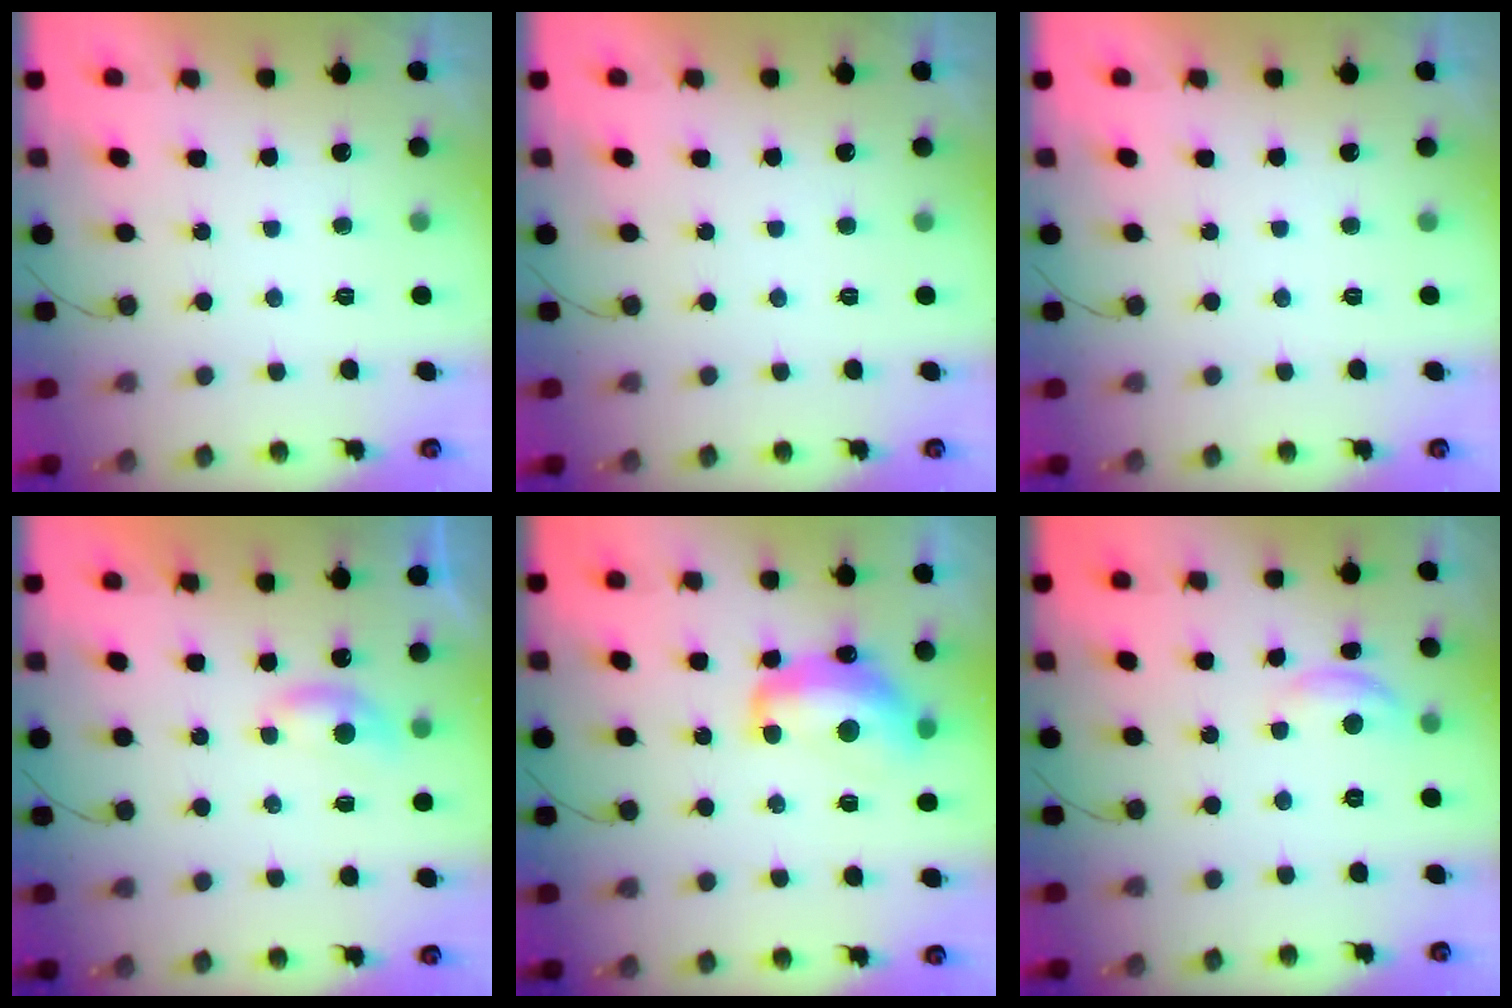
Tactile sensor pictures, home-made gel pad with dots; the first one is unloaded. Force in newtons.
{"total": 0.0}
{"total": 0.0}
{"total": 5.6, "press": 5.6, "slide": 0.7}
{"total": 12.8, "press": 12.8, "slide": 0.9}
{"total": 6.5, "press": 6.5, "slide": 0.3}